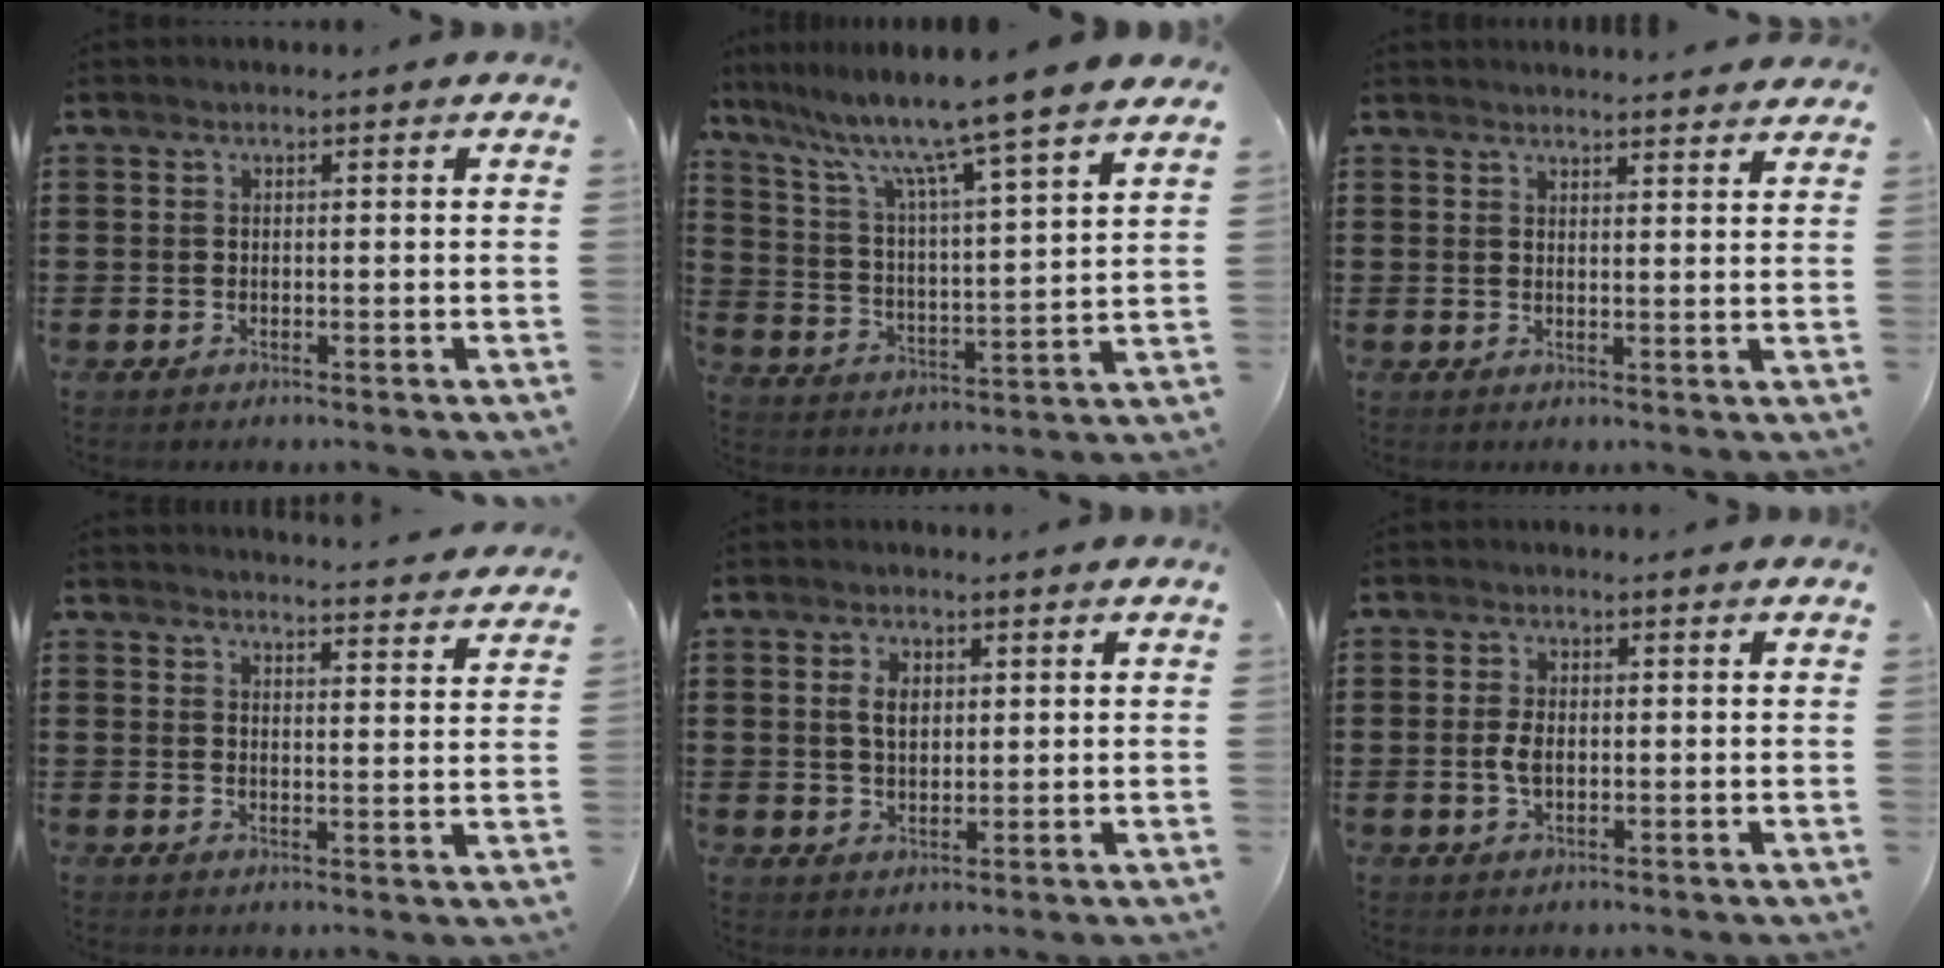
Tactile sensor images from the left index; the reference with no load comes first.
{"total": 9.7, "force": [8.2, -1.4, 5.0], "torque": [-0.130, -0.066, 0.128]}
{"total": 2.4, "force": [2.4, -0.3, 0.0], "torque": [-0.007, -0.007, 0.046]}
{"total": 3.5, "force": [3.4, -0.7, 0.1], "torque": [-0.008, -0.030, 0.057]}
{"total": 3.4, "force": [1.0, 2.1, 2.5], "torque": [-0.048, 0.007, 0.014]}
{"total": 2.9, "force": [-0.1, 1.6, 2.4], "torque": [-0.062, -0.001, -0.008]}